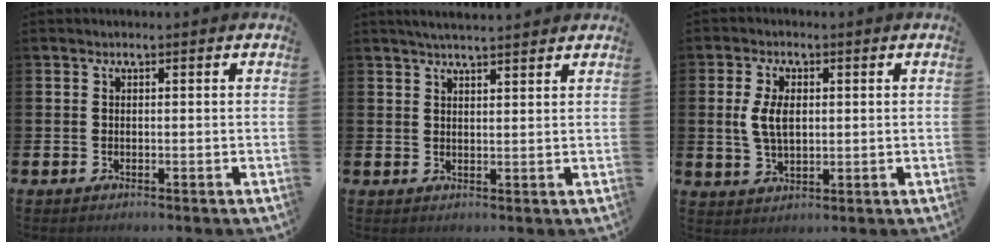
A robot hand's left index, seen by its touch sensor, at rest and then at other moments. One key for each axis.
{"total": 3.3, "fx": 3.2, "fy": 0.1, "fz": 0.8, "tx": -0.020, "ty": -0.011, "tz": 0.058}
{"total": 5.0, "fx": 1.0, "fy": 2.8, "fz": 4.0, "tx": -0.071, "ty": 0.006, "tz": 0.014}